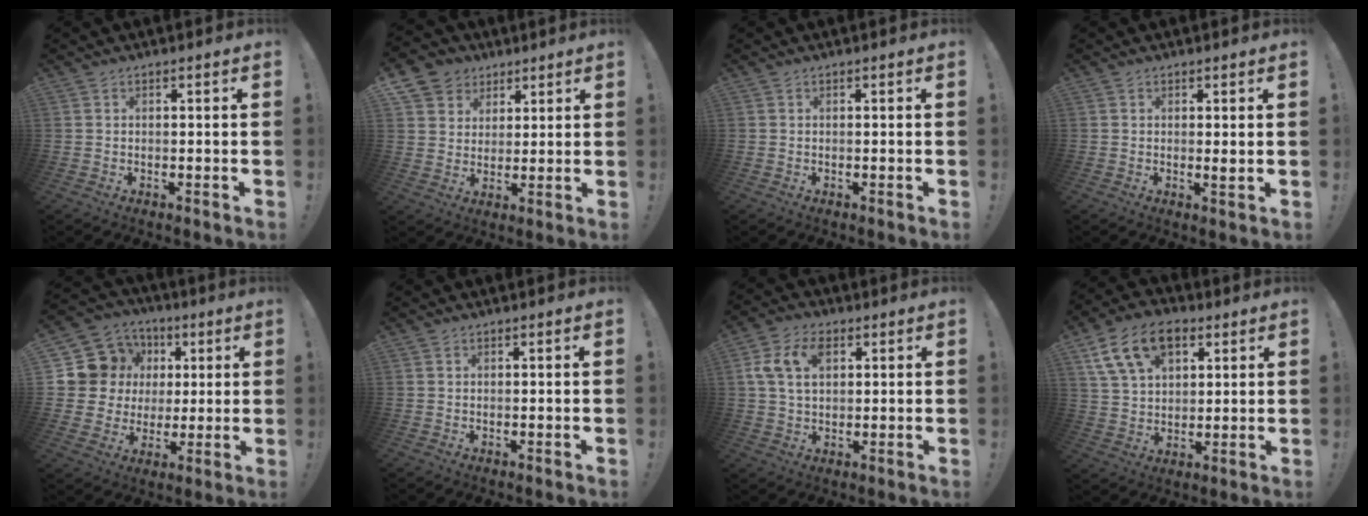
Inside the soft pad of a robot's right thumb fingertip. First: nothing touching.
{"total": 8.1, "force": [3.9, 7.0, 1.4], "torque": [-0.015, -0.028, 0.080]}
{"total": 0.0}
{"total": 1.4, "force": [0.4, 0.0, 1.4], "torque": [-0.011, -0.009, 0.005]}
{"total": 14.1, "force": [3.5, 12.9, 4.5], "torque": [-0.069, -0.006, 0.095]}
{"total": 0.0}
{"total": 10.4, "force": [3.2, 7.1, 6.9], "torque": [-0.132, 0.007, 0.060]}
{"total": 16.5, "force": [8.0, 10.9, 9.5], "torque": [-0.151, -0.027, 0.152]}